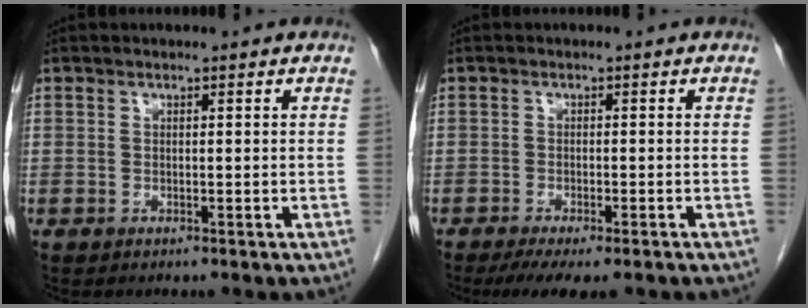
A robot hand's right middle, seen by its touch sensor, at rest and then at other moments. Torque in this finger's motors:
{"motor_torque": [1.18, -0.95, 0.23, 0.11]}